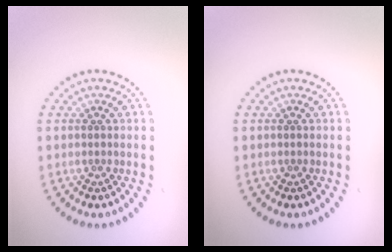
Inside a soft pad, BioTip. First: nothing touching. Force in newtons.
{"total": 0.0}